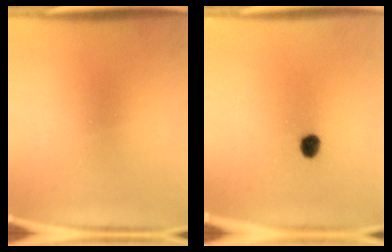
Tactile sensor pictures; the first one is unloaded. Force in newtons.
{"total": 2.8}